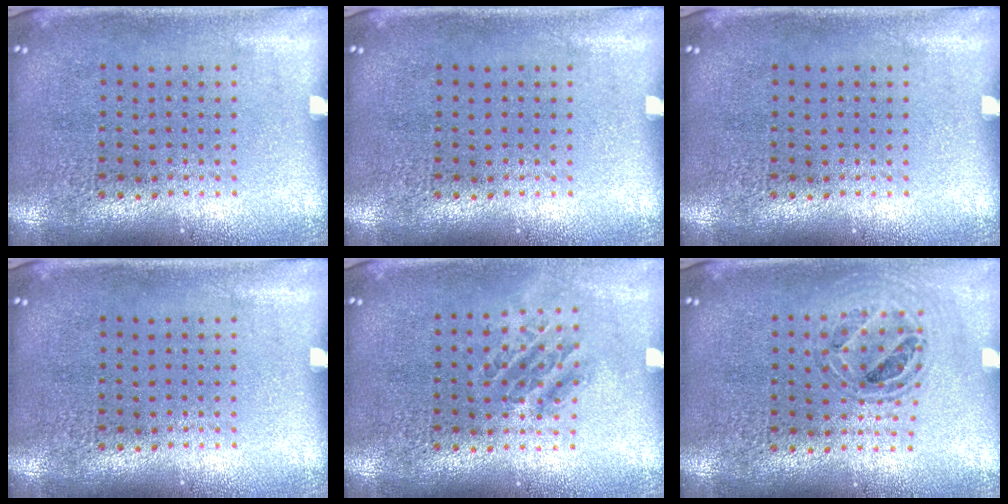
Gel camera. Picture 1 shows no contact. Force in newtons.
{"total": 0.0}
{"total": 0.0}
{"total": 0.0}
{"total": 1.0, "press": 1.0, "slide": 0.4}
{"total": 0.7, "press": 0.7, "slide": 0.2}